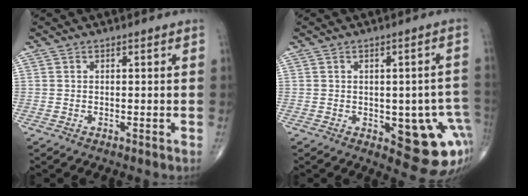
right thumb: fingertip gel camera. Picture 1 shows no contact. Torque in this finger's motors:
{"motor_torque": [1.81, 1.58, 0.50, -0.67, 0.18]}